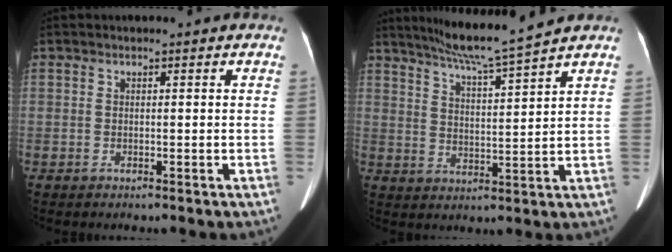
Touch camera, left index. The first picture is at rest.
{"total": 9.8, "force": [8.5, -1.8, 4.4], "torque": [-0.077, -0.004, 0.144]}